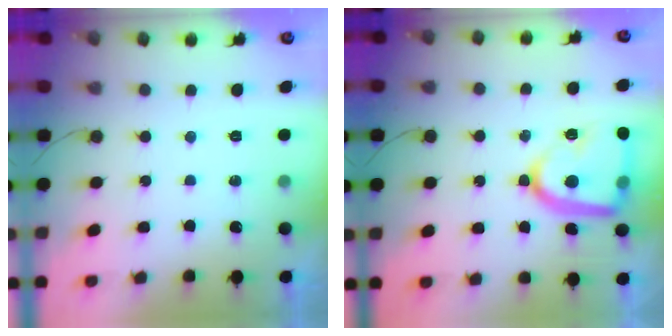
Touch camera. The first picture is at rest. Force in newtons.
{"total": 16.8, "press": 16.8, "slide": 1.0}